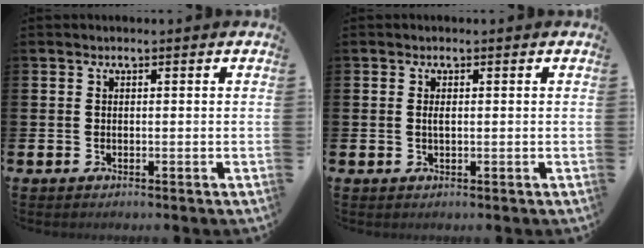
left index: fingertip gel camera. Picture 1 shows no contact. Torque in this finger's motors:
{"motor_torque": [0.29, 0.32, 0.01, 0.06]}